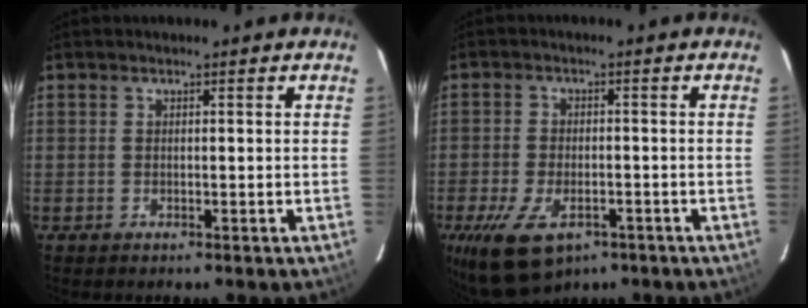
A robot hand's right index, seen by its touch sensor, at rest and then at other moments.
{"total": 11.6, "force": [-6.4, 6.1, 7.4], "torque": [-0.166, -0.026, -0.106]}